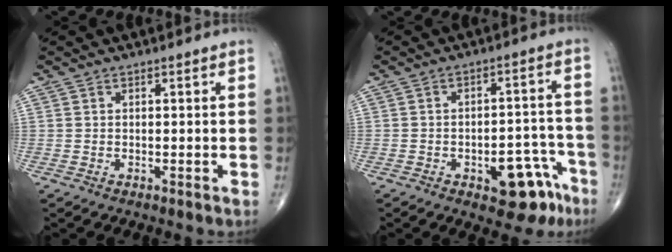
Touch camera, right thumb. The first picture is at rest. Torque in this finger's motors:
{"motor_torque": [2.60, 2.38, 0.72, -0.93, 0.04]}